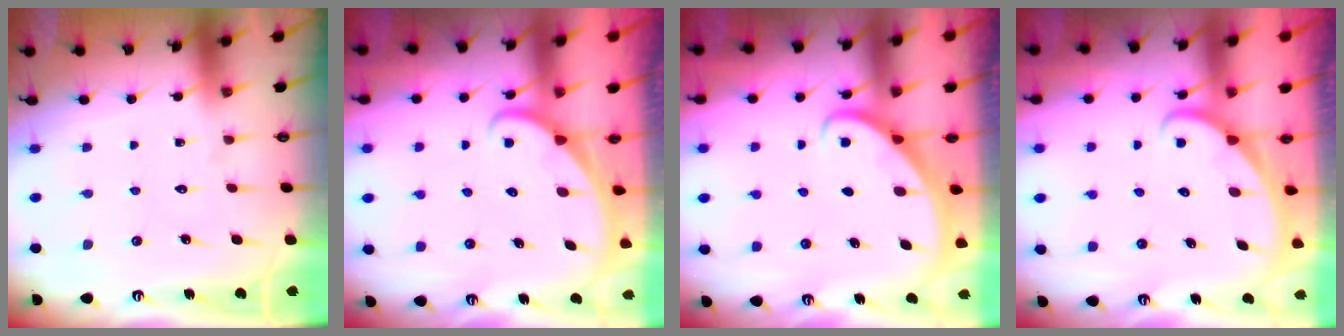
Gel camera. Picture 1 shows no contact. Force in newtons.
{"total": 2.0, "press": 2.0, "slide": 0.1}
{"total": 2.7, "press": 2.7, "slide": 0.2}
{"total": 2.0, "press": 2.0, "slide": 0.1}